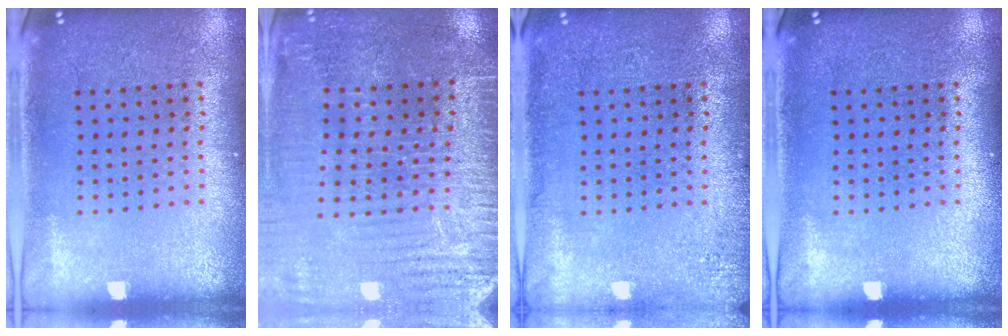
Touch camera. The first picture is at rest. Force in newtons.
{"total": 3.4, "press": 3.4, "slide": 0.6}
{"total": 1.6, "press": 1.6, "slide": 0.3}
{"total": 0.0}